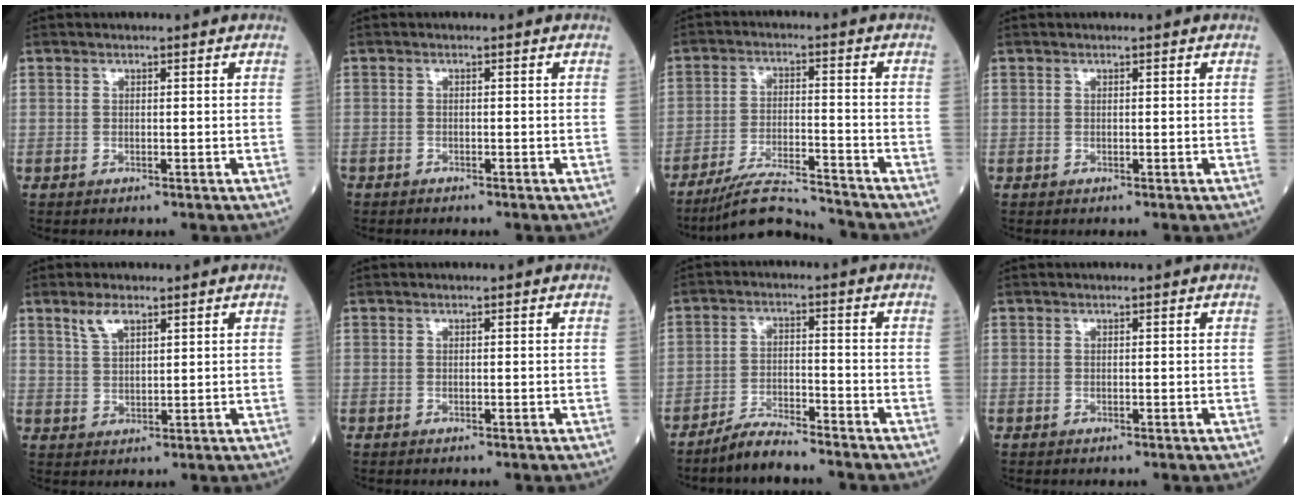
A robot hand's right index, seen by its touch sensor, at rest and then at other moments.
{"total": 1.1, "force": [-1.0, 0.4, 0.3], "torque": [-0.010, -0.001, -0.018]}
{"total": 9.0, "force": [-8.7, -0.2, 2.3], "torque": [-0.042, -0.005, -0.158]}
{"total": 0.0}
{"total": 3.7, "force": [2.6, 1.3, 2.4], "torque": [-0.052, 0.004, 0.054]}
{"total": 0.0}
{"total": 5.2, "force": [-4.8, 0.3, 1.9], "torque": [-0.033, -0.014, -0.094]}
{"total": 0.0}